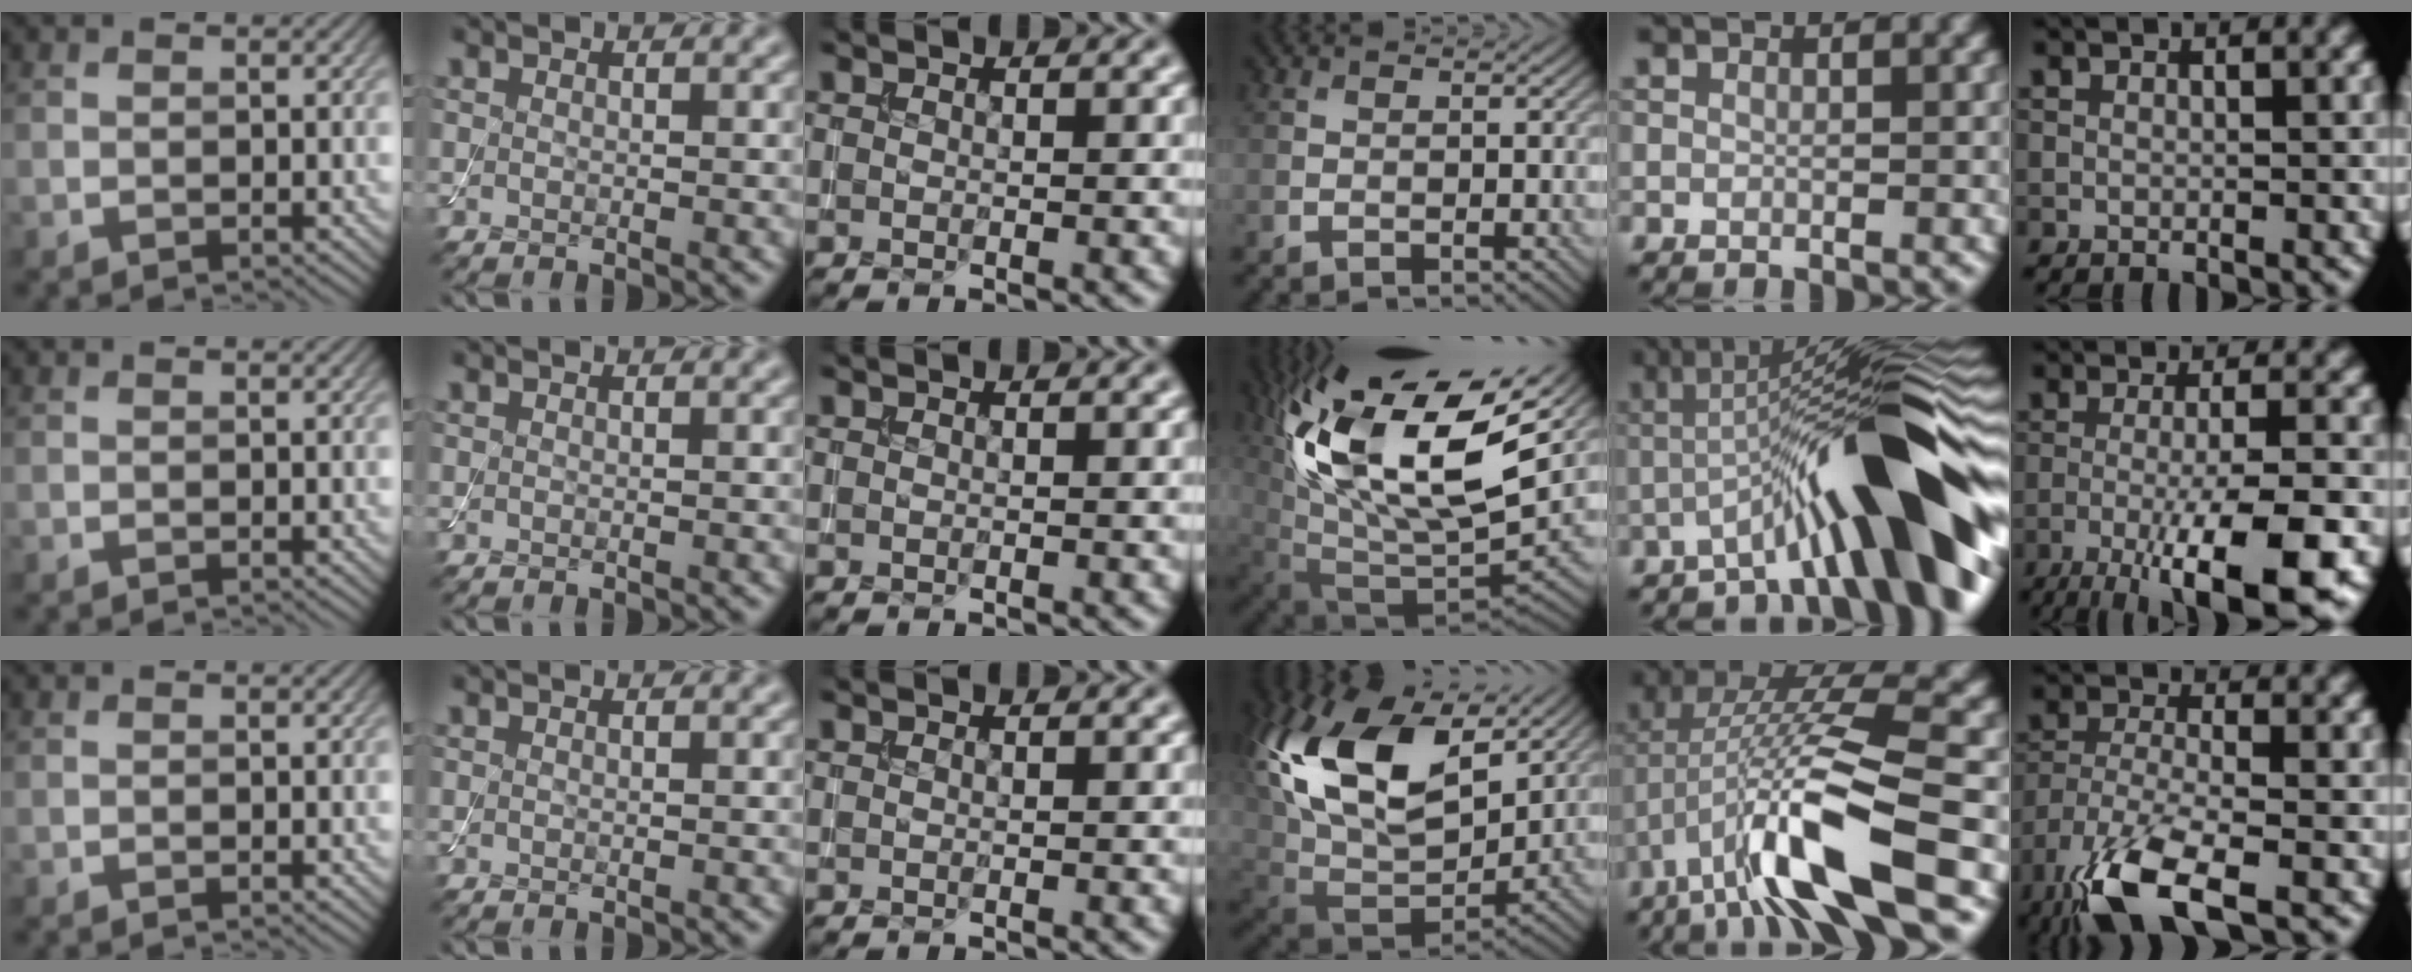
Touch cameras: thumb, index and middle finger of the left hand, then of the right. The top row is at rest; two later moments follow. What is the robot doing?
{"motion": "assemble", "object": "toy tower of hanoi"}